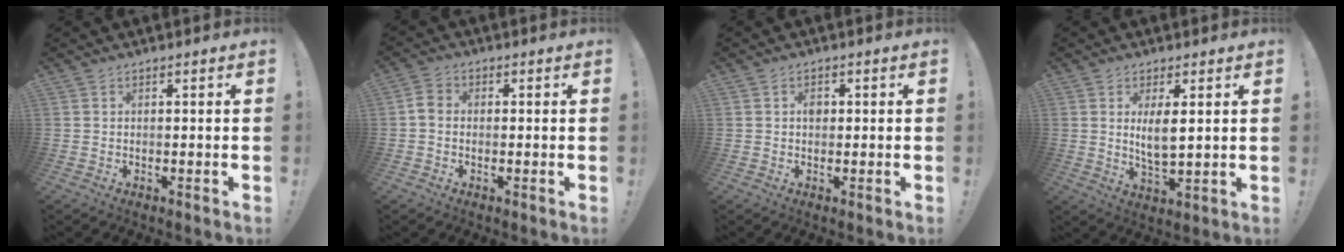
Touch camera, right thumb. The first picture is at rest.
{"total": 3.7, "force": [-0.4, 2.9, 2.3], "torque": [-0.052, 0.013, -0.004]}
{"total": 1.8, "force": [0.0, 1.4, 1.1], "torque": [-0.011, 0.002, -0.004]}
{"total": 6.4, "force": [1.9, 2.0, 5.8], "torque": [-0.101, -0.013, 0.030]}